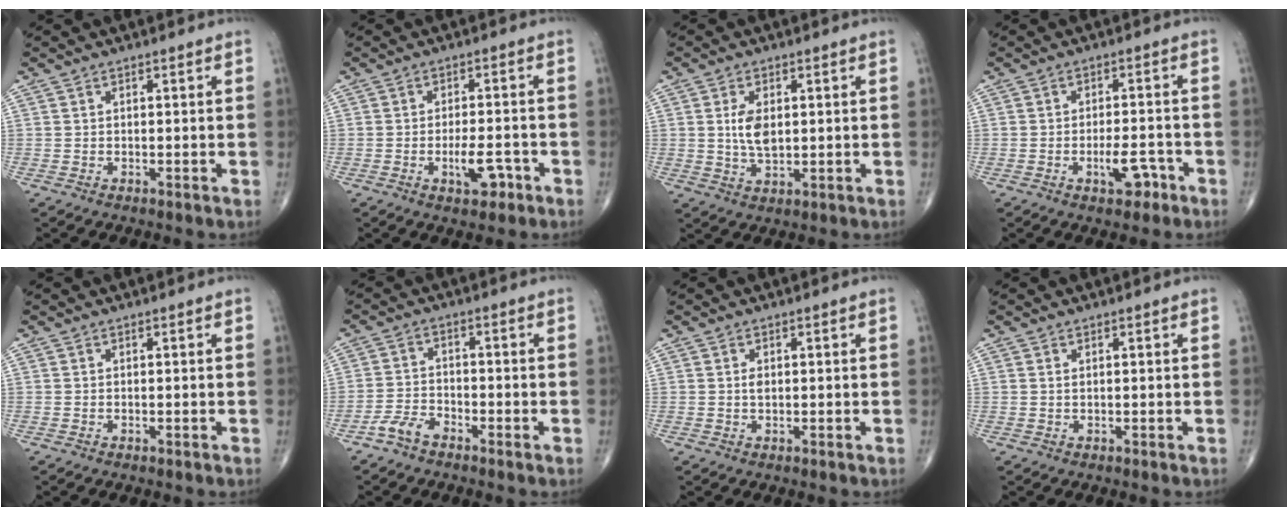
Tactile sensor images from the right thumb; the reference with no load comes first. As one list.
[{"total": 5.2, "force": [-2.3, 2.2, 4.2], "torque": [-0.061, 0.010, -0.032]}, {"total": 5.6, "force": [0.9, 3.1, 4.6], "torque": [-0.082, -0.007, 0.020]}, {"total": 4.9, "force": [-2.5, 2.2, 3.6], "torque": [-0.049, 0.019, -0.034]}, {"total": 0.0}, {"total": 3.9, "force": [-3.0, 1.8, 1.8], "torque": [-0.033, 0.014, -0.063]}, {"total": 1.2, "force": [0.2, 0.8, 1.0], "torque": [-0.015, 0.000, 0.004]}, {"total": 0.5, "force": [0.2, 0.2, 0.4], "torque": [-0.010, 0.003, 0.006]}]